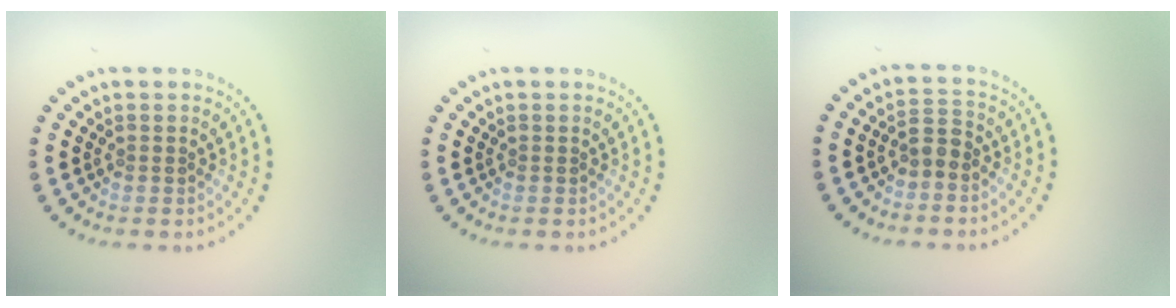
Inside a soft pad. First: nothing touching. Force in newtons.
{"total": 0.0}
{"total": 1.7, "press": 1.6, "slide": 0.7}